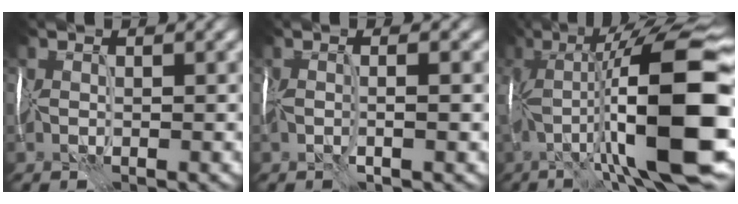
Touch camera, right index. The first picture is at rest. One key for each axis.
{"total": 1.1, "fx": -0.3, "fy": -0.1, "fz": 1.0, "tx": -0.022, "ty": -0.004, "tz": -0.007}
{"total": 15.9, "fx": -2.2, "fy": 3.4, "fz": 15.4, "tx": -0.247, "ty": 0.030, "tz": -0.030}